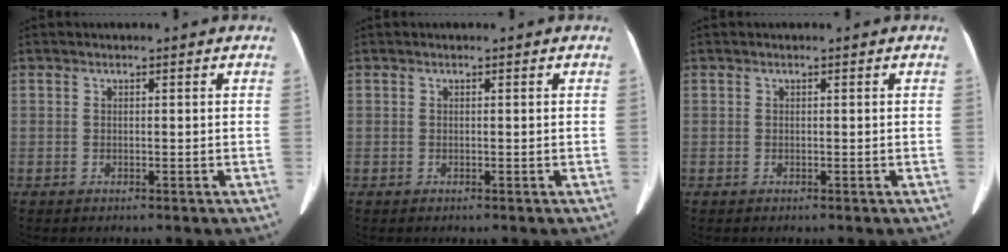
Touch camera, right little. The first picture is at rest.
{"total": 0.0}
{"total": 0.0}